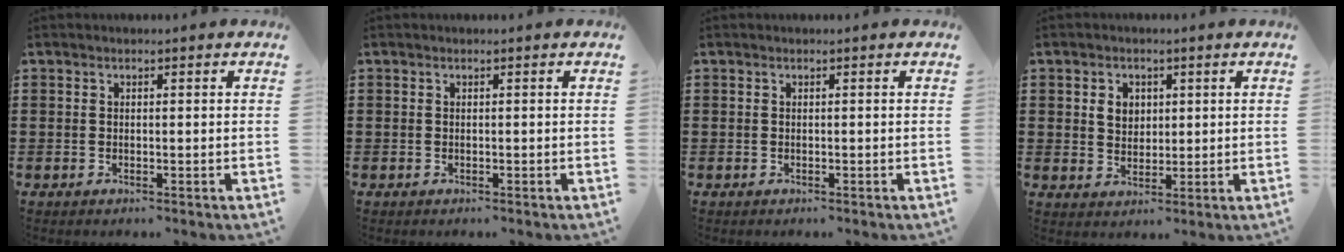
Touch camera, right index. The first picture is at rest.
{"total": 0.0}
{"total": 0.0}
{"total": 3.5, "force": [1.0, 2.8, 1.7], "torque": [-0.043, 0.012, 0.017]}